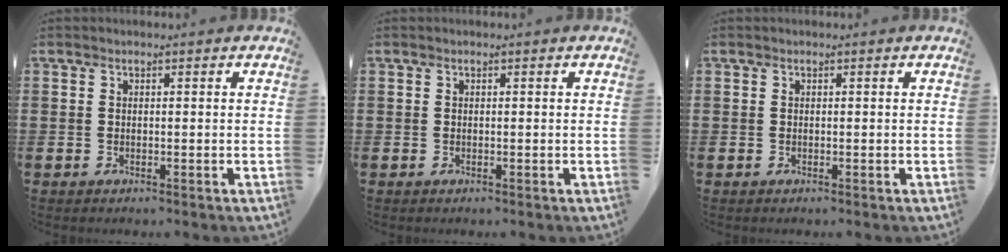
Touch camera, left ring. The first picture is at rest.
{"total": 0.0}
{"total": 0.0}